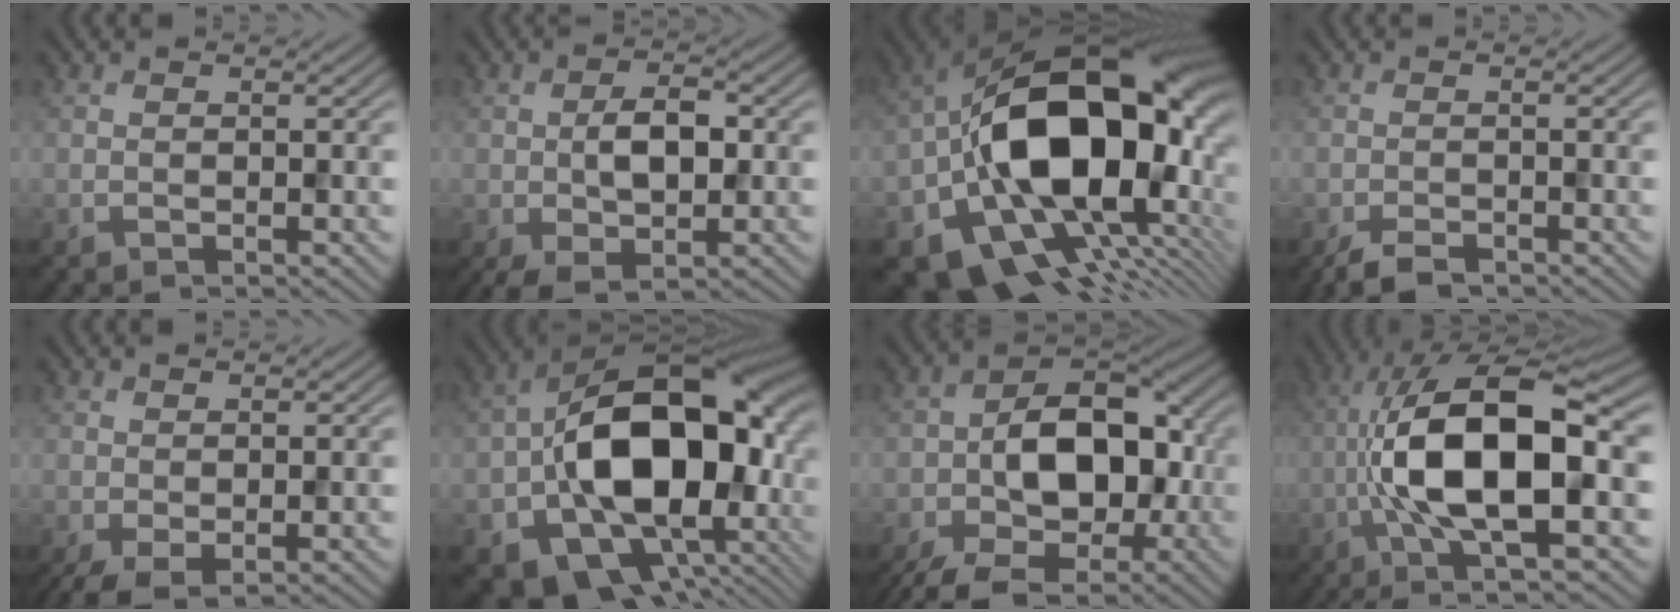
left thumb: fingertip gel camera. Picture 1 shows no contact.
{"total": 5.9, "force": [-1.1, 3.2, 4.9], "torque": [-0.096, -0.001, -0.018]}
{"total": 21.0, "force": [-1.6, 14.0, 15.6], "torque": [-0.279, -0.041, 0.000]}
{"total": 2.9, "force": [-2.4, 1.1, 1.3], "torque": [-0.028, -0.004, -0.046]}
{"total": 2.4, "force": [-0.7, 1.4, 1.8], "torque": [-0.050, -0.004, -0.012]}
{"total": 19.5, "force": [-2.8, 12.7, 14.5], "torque": [-0.241, -0.013, -0.044]}
{"total": 12.7, "force": [-3.9, 8.0, 9.1], "torque": [-0.155, -0.009, -0.069]}
{"total": 15.9, "force": [-1.7, 5.2, 14.9], "torque": [-0.275, 0.027, -0.037]}